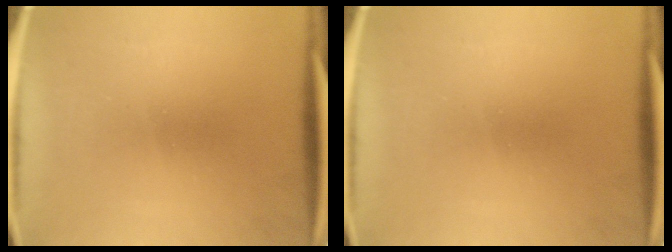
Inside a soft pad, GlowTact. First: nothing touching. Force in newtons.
{"total": 0.0}